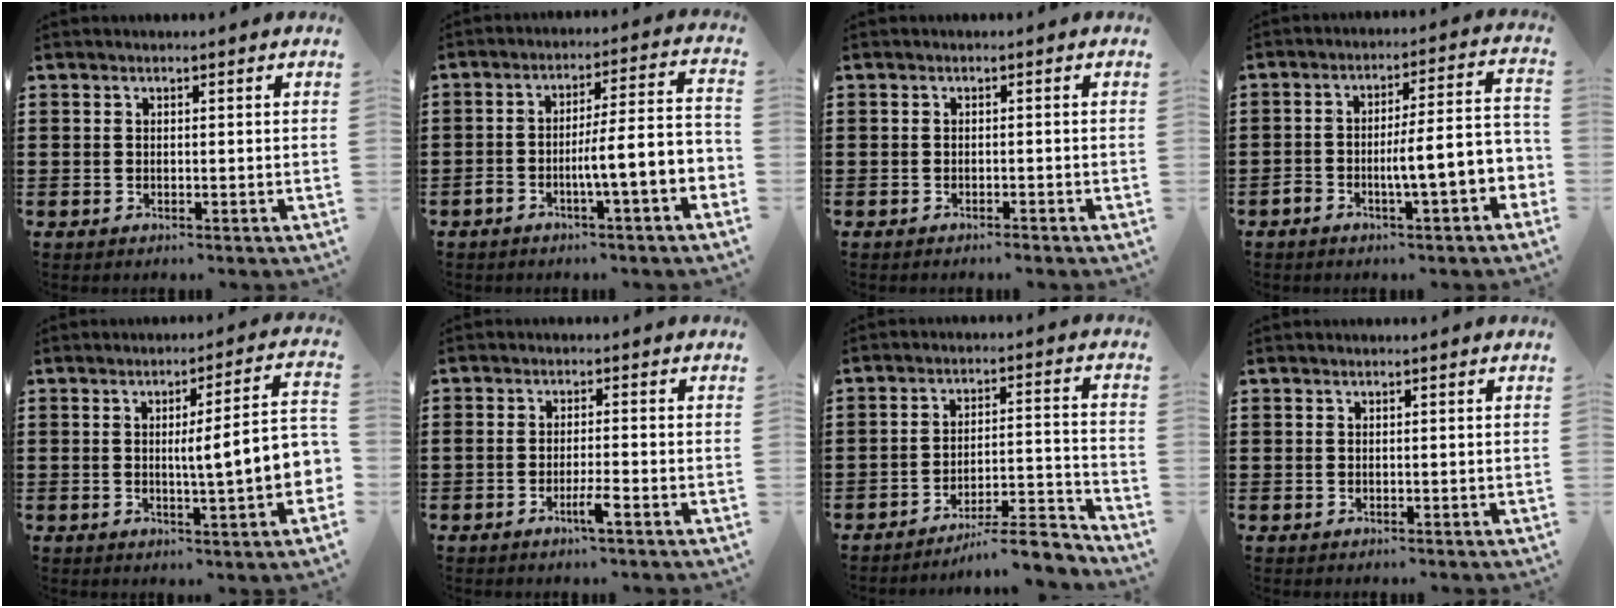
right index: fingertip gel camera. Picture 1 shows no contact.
{"total": 6.8, "force": [-3.3, 0.3, 5.9], "torque": [-0.100, -0.009, -0.064]}
{"total": 0.8, "force": [-0.8, 0.0, 0.1], "torque": [-0.005, -0.002, -0.017]}
{"total": 7.7, "force": [-3.2, 1.4, 6.8], "torque": [-0.105, -0.005, -0.058]}
{"total": 8.0, "force": [-0.2, 0.5, 8.0], "torque": [-0.124, -0.016, -0.012]}
{"total": 3.1, "force": [-1.8, 0.0, 2.6], "torque": [-0.049, -0.008, -0.035]}
{"total": 7.4, "force": [-6.8, 0.4, 3.1], "torque": [-0.042, 0.004, -0.128]}
{"total": 0.0}